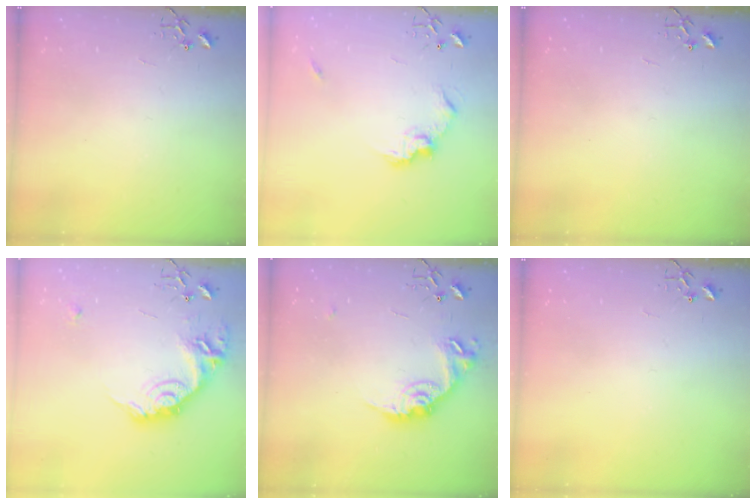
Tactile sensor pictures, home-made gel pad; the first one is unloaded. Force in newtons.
{"total": 10.6, "press": 10.6, "slide": 0.9}
{"total": 0.0}
{"total": 19.2, "press": 19.1, "slide": 1.2}
{"total": 14.6, "press": 14.6, "slide": 0.7}
{"total": 0.0}